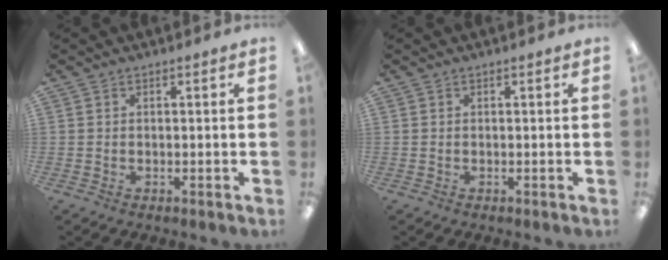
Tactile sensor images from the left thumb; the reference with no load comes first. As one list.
[{"total": 0.0}]